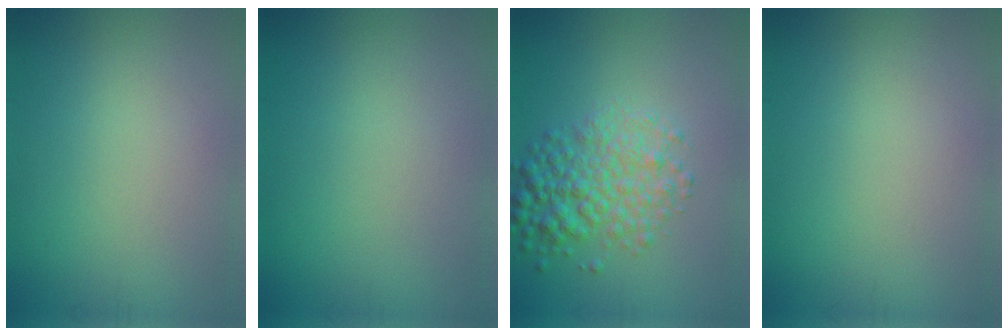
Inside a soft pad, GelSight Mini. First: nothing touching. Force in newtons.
{"total": 0.0}
{"total": 4.5, "press": 4.5, "slide": 0.1}
{"total": 0.0}